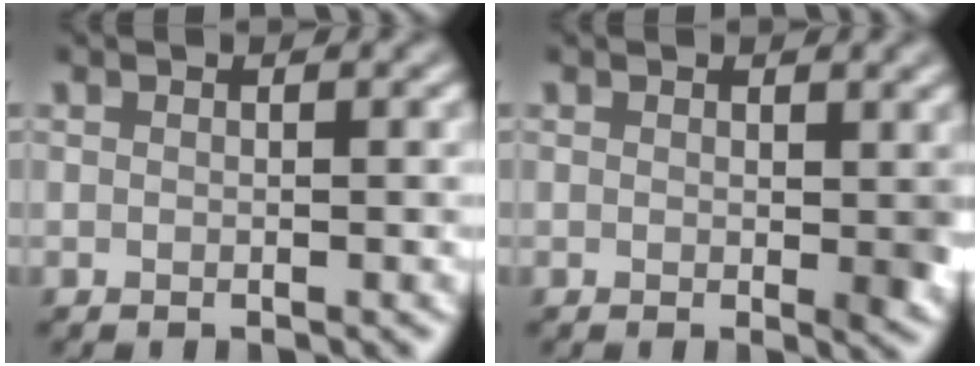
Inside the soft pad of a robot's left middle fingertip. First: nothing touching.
{"total": 1.8, "force": [0.4, 0.9, 1.5], "torque": [-0.017, -0.005, 0.009]}